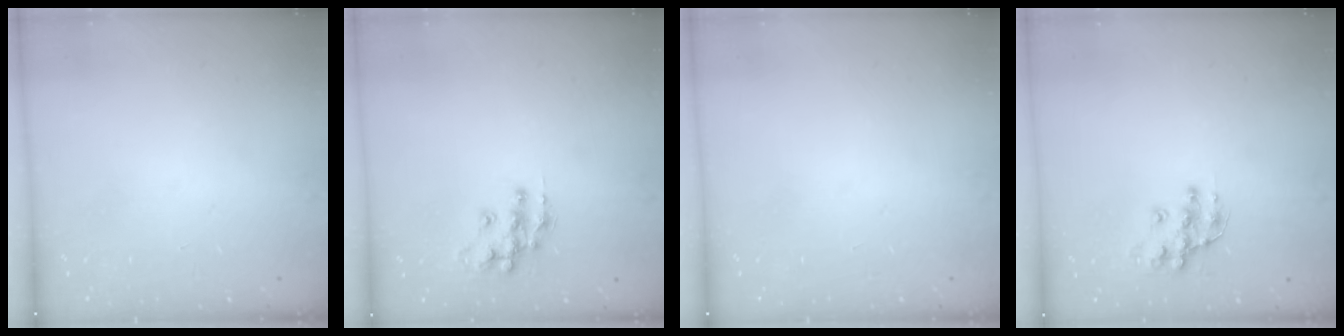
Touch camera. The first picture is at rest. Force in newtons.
{"total": 11.5, "press": 11.5, "slide": 0.7}
{"total": 0.0}
{"total": 10.7, "press": 10.7, "slide": 0.6}